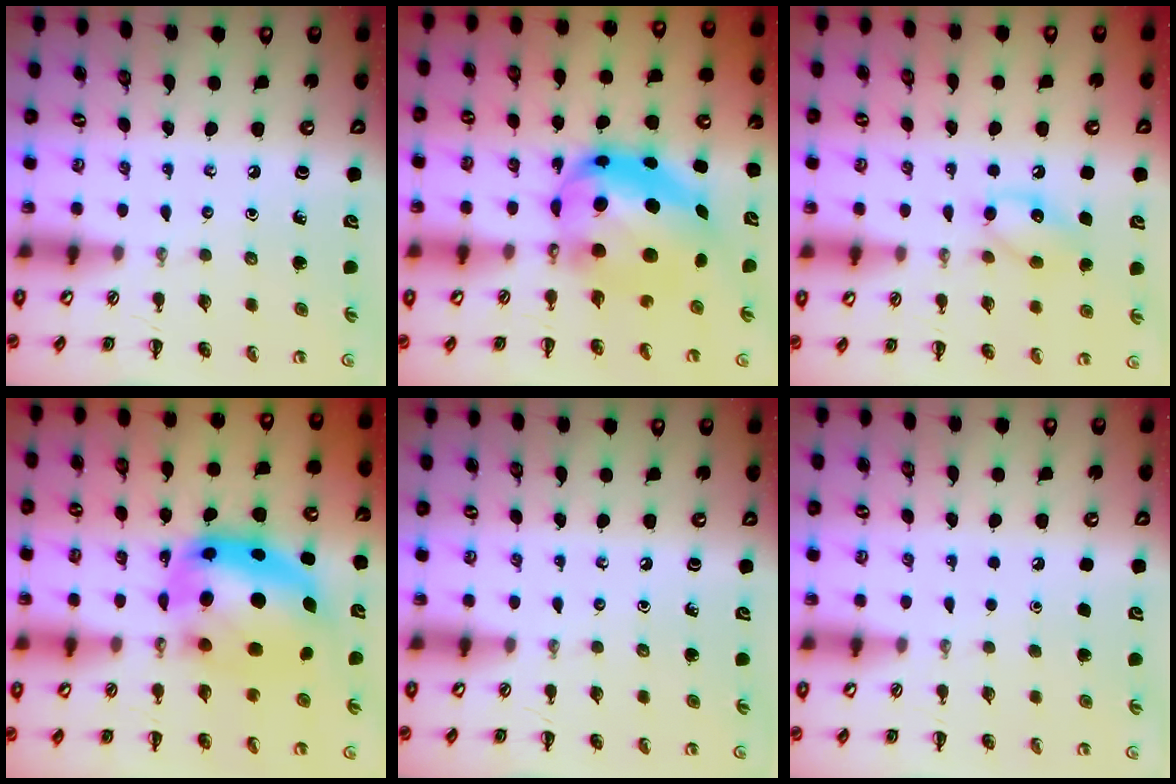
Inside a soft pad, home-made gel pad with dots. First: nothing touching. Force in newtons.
{"total": 11.7, "press": 11.4, "slide": 2.6}
{"total": 10.2, "press": 10.2, "slide": 0.9}
{"total": 14.3, "press": 13.8, "slide": 3.7}
{"total": 0.0}
{"total": 1.7, "press": 1.7, "slide": 0.1}